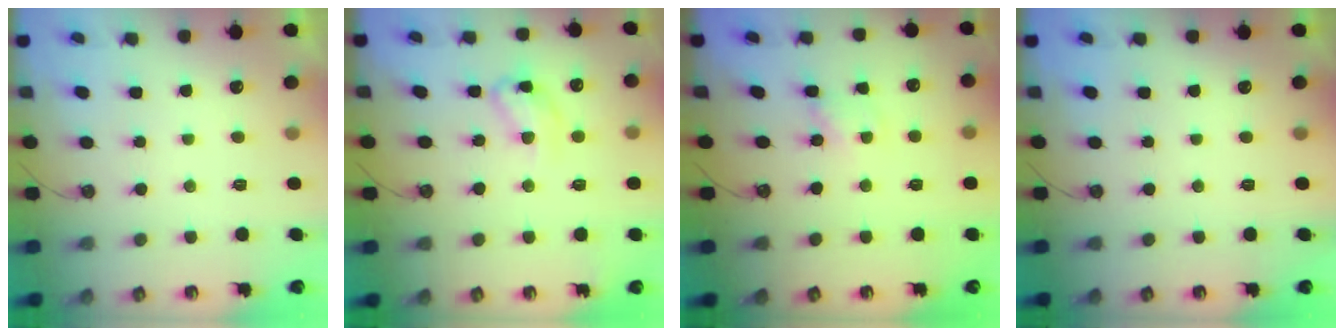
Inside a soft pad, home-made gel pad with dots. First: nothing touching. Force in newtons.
{"total": 12.3, "press": 12.3, "slide": 0.8}
{"total": 1.5, "press": 1.4, "slide": 0.2}
{"total": 0.0}